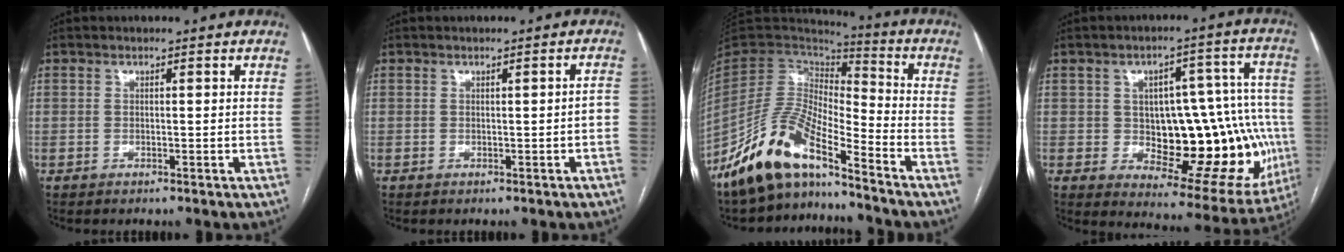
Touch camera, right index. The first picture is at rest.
{"total": 1.6, "force": [-0.4, 0.3, 1.5], "torque": [-0.013, 0.003, -0.002]}
{"total": 13.2, "force": [-10.4, 3.0, 7.6], "torque": [-0.151, 0.014, -0.197]}
{"total": 21.9, "force": [-2.8, 9.5, 19.5], "torque": [-0.189, 0.039, -0.008]}